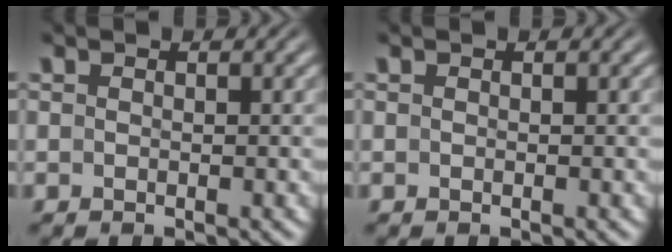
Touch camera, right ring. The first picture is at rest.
{"total": 0.0}